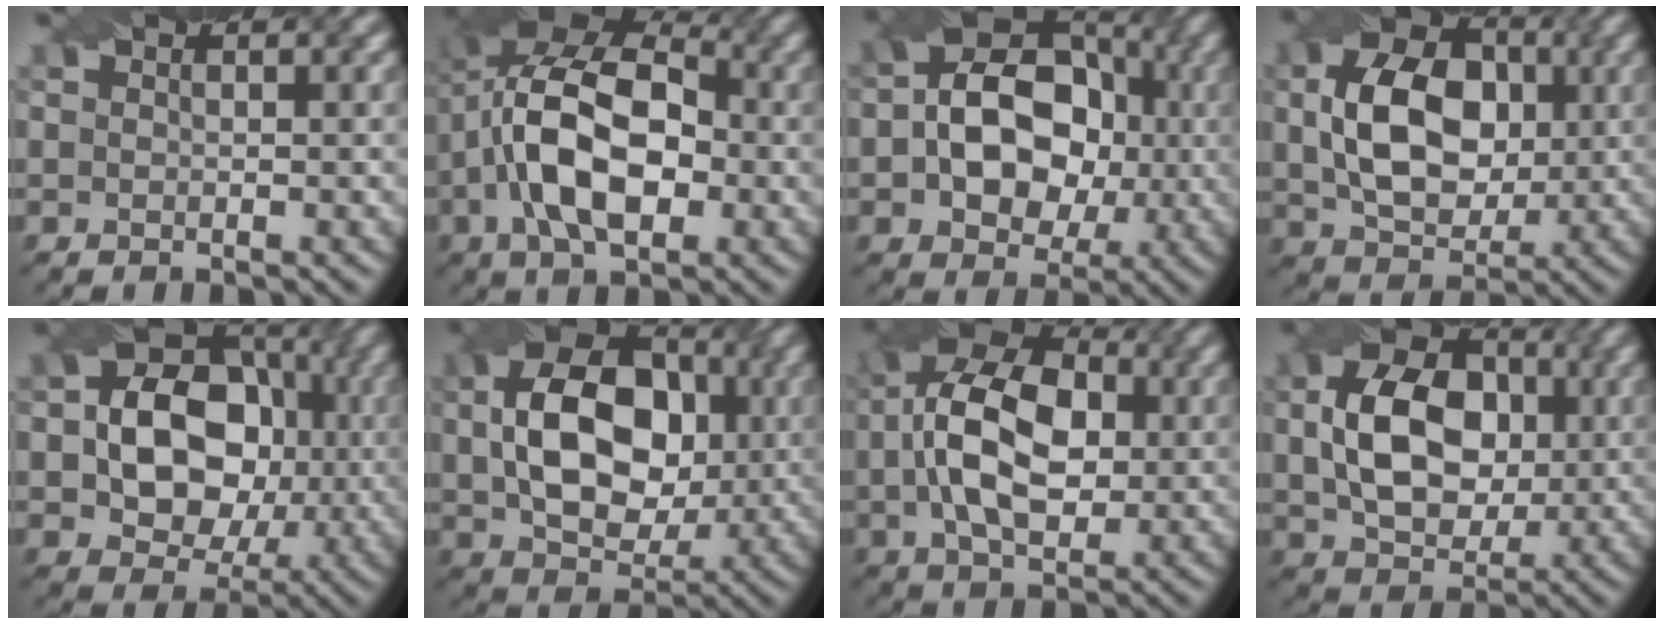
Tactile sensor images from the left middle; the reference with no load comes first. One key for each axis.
{"total": 12.4, "fx": -0.9, "fy": 7.1, "fz": 10.2, "tx": -0.189, "ty": 0.019, "tz": -0.030}
{"total": 11.9, "fx": 0.0, "fy": 8.6, "fz": 8.2, "tx": -0.110, "ty": 0.019, "tz": -0.008}
{"total": 9.4, "fx": 1.0, "fy": 6.5, "fz": 6.7, "tx": -0.139, "ty": 0.000, "tz": 0.021}
{"total": 10.9, "fx": 0.1, "fy": 8.4, "fz": 7.0, "tx": -0.083, "ty": 0.011, "tz": -0.009}
{"total": 11.2, "fx": 1.1, "fy": 7.8, "fz": 7.9, "tx": -0.150, "ty": 0.001, "tz": 0.020}
{"total": 10.7, "fx": 0.8, "fy": 6.4, "fz": 8.5, "tx": -0.166, "ty": 0.020, "tz": 0.005}
{"total": 9.3, "fx": 0.9, "fy": 6.6, "fz": 6.5, "tx": -0.134, "ty": 0.001, "tz": 0.019}